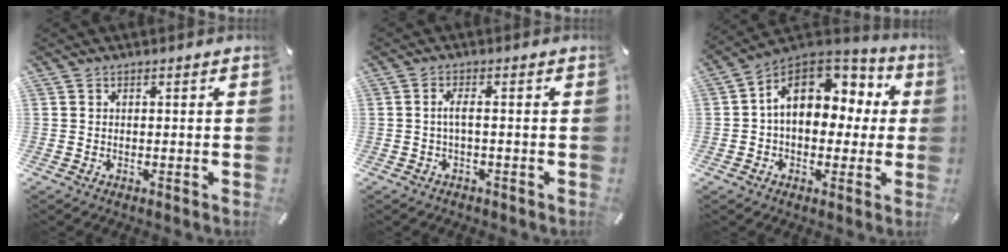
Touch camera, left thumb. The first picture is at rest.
{"total": 2.7, "force": [-0.5, 0.6, 2.6], "torque": [-0.055, 0.001, -0.012]}
{"total": 14.7, "force": [3.1, 10.6, 9.7], "torque": [-0.147, -0.007, 0.059]}